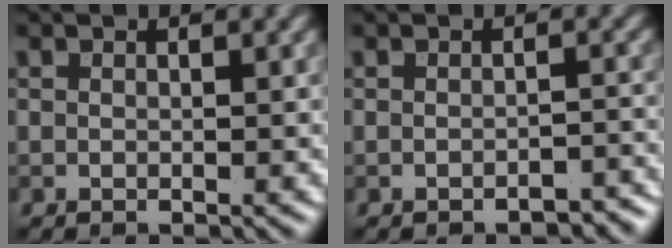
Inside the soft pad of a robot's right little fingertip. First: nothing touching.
{"total": 1.8, "force": [-1.5, 0.7, 0.8], "torque": [-0.006, 0.005, -0.020]}